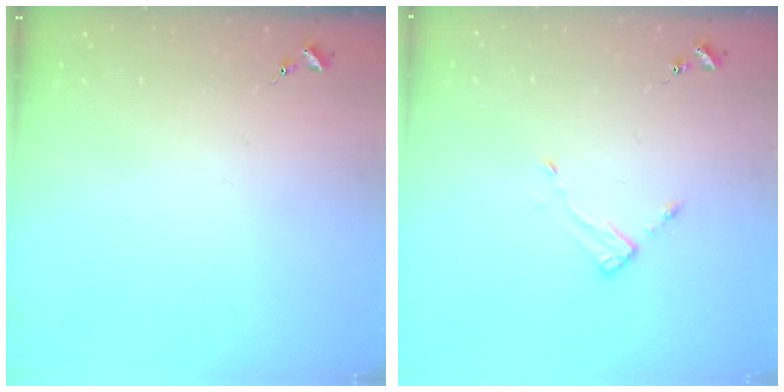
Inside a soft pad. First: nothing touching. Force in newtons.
{"total": 3.3, "press": 3.2, "slide": 0.3}